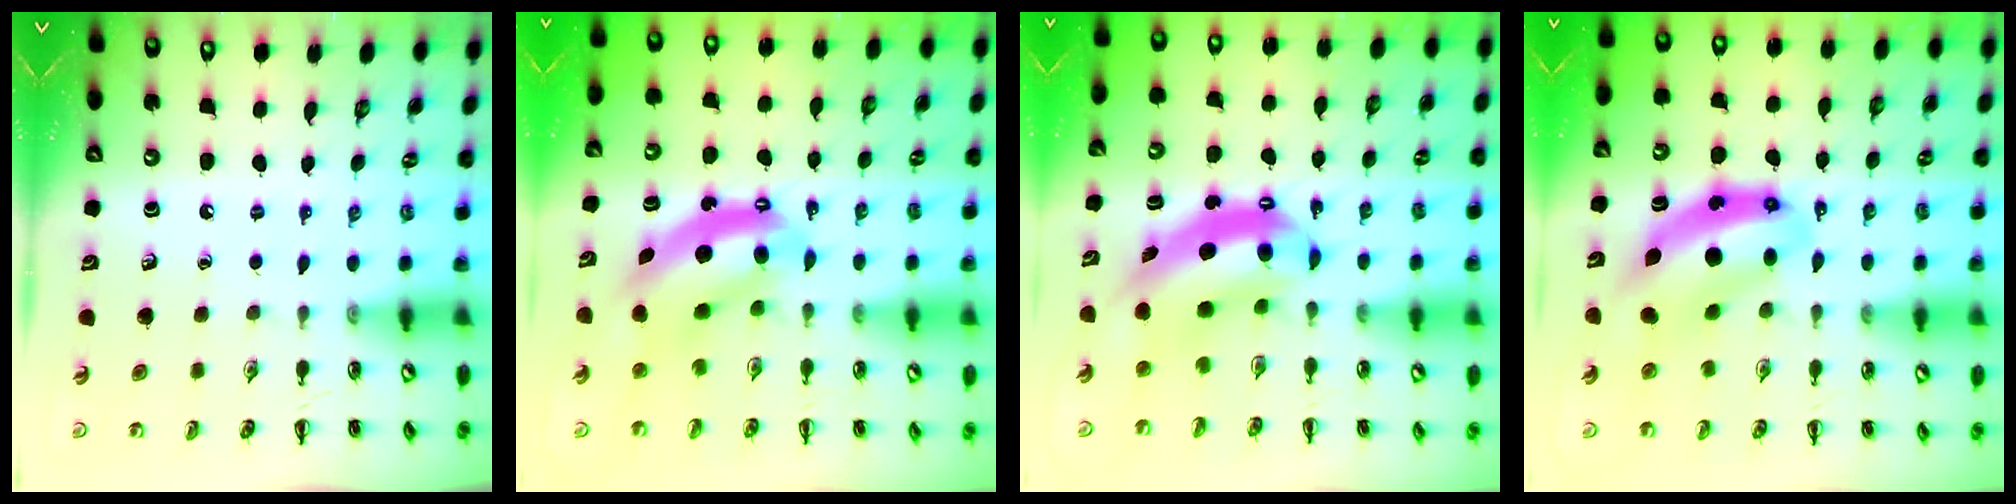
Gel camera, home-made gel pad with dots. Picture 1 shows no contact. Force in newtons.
{"total": 7.0, "press": 6.8, "slide": 1.7}
{"total": 7.5, "press": 7.3, "slide": 1.8}
{"total": 9.2, "press": 8.9, "slide": 2.3}